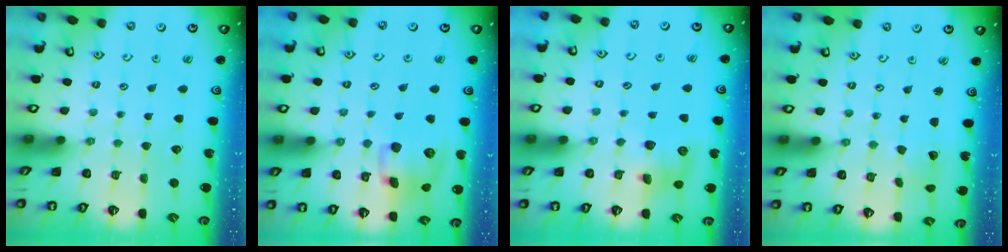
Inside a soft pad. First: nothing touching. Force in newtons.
{"total": 12.2, "press": 12.0, "slide": 2.0}
{"total": 8.6, "press": 8.6, "slide": 0.5}
{"total": 2.3, "press": 2.3, "slide": 0.0}